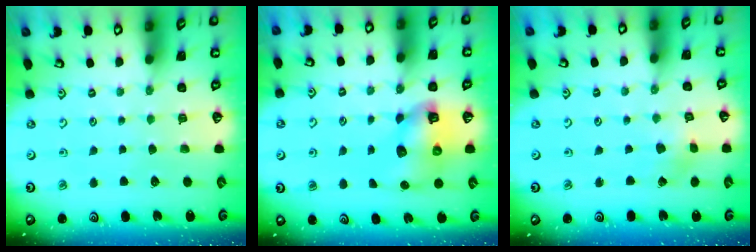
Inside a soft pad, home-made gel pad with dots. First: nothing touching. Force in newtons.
{"total": 9.9, "press": 9.8, "slide": 1.3}
{"total": 1.9, "press": 1.9, "slide": 0.3}